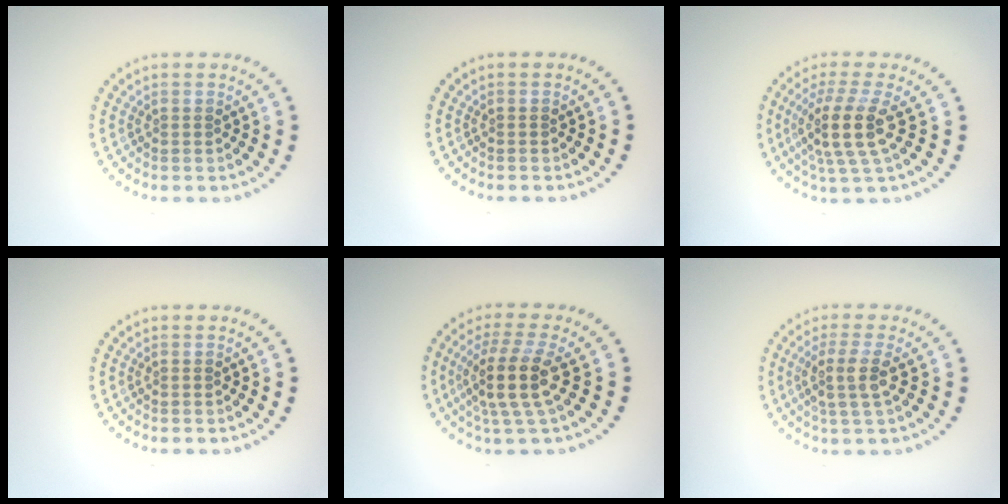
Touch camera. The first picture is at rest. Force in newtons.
{"total": 0.0}
{"total": 4.3, "press": 3.4, "slide": 2.6}
{"total": 0.0}
{"total": 4.4, "press": 3.5, "slide": 2.6}
{"total": 3.0, "press": 2.4, "slide": 1.8}